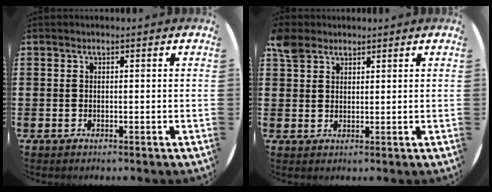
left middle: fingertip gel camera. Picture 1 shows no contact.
{"total": 3.5, "force": [2.8, 1.9, 0.9], "torque": [-0.018, 0.003, 0.054]}